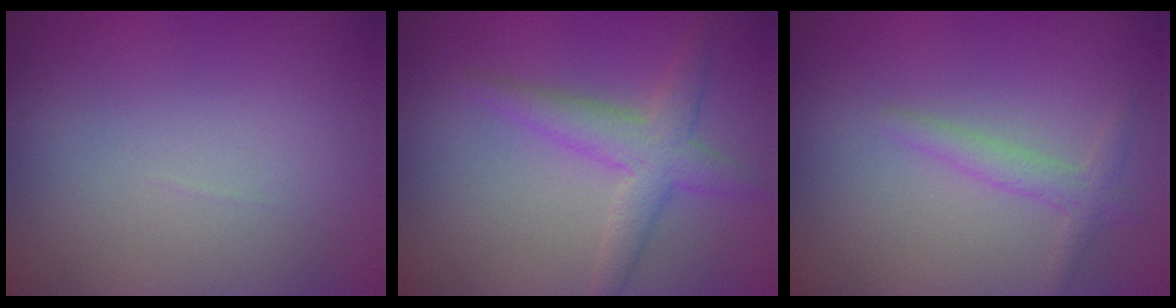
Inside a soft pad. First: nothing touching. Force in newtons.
{"total": 3.3, "press": 3.3, "slide": 0.1}
{"total": 1.7, "press": 1.7, "slide": 0.1}